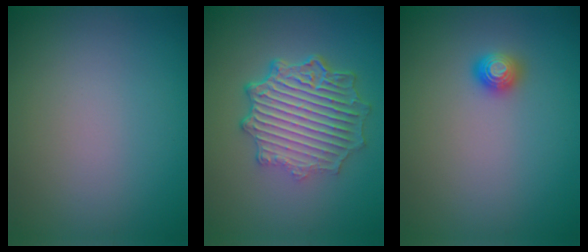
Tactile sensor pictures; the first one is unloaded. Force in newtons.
{"total": 7.0, "press": 5.3, "slide": 4.6}
{"total": 1.1, "press": 1.1, "slide": 0.1}